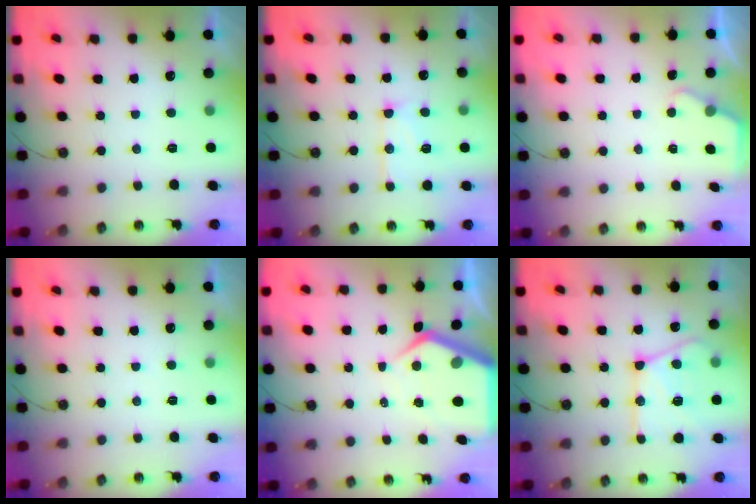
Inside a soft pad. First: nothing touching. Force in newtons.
{"total": 12.0, "press": 11.9, "slide": 1.1}
{"total": 2.1, "press": 2.0, "slide": 0.4}
{"total": 3.0, "press": 3.0, "slide": 0.3}
{"total": 7.9, "press": 7.9, "slide": 0.8}
{"total": 18.4, "press": 18.3, "slide": 1.4}